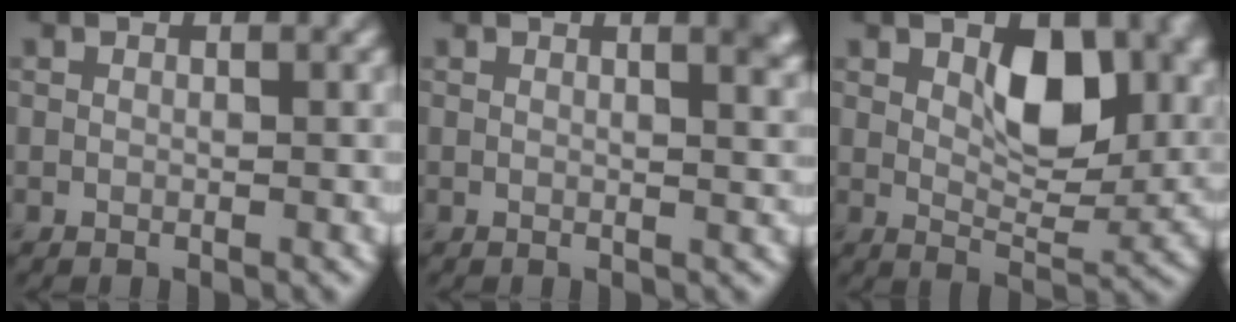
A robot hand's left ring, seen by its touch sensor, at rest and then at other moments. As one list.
[{"total": 3.0, "force": [1.5, 1.2, 2.3], "torque": [-0.008, 0.005, 0.016]}, {"total": 8.6, "force": [2.8, 4.8, 6.7], "torque": [-0.098, -0.011, 0.046]}]